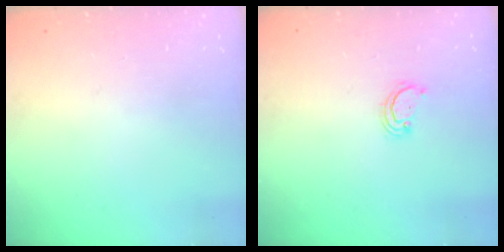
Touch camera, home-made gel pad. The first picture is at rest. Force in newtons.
{"total": 2.5, "press": 2.4, "slide": 0.2}